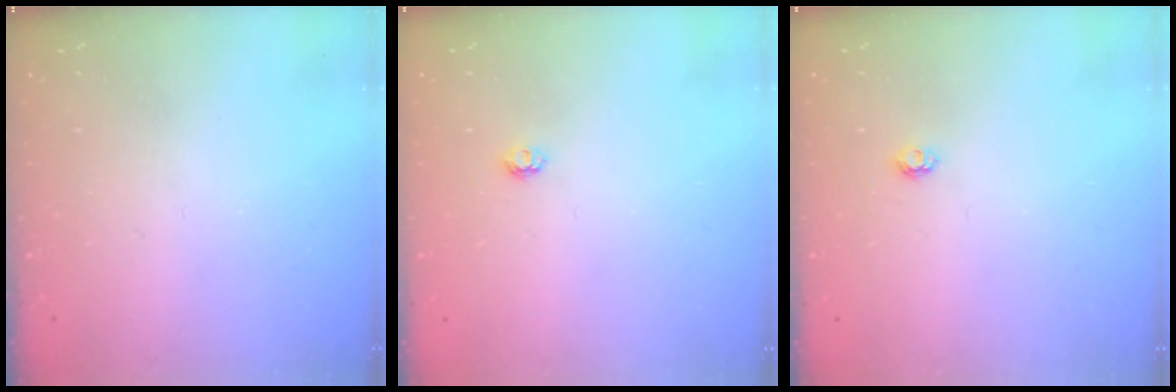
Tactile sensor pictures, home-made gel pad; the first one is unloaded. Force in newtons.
{"total": 2.9, "press": 2.9, "slide": 0.4}
{"total": 2.9, "press": 2.9, "slide": 0.4}